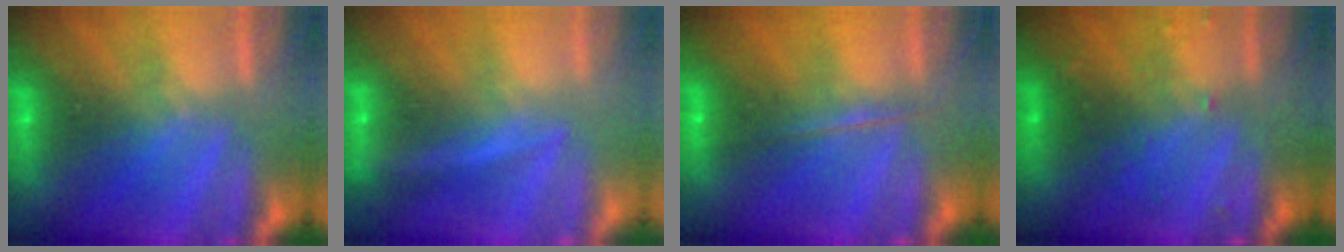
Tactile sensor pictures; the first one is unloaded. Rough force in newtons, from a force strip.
{"total": 2.9}
{"total": 1.6}
{"total": 2.9}